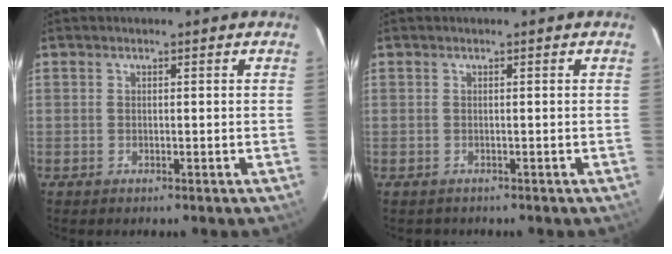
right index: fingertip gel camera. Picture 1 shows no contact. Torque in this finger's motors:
{"motor_torque": [-0.03, -0.01, 0.04, 0.01]}